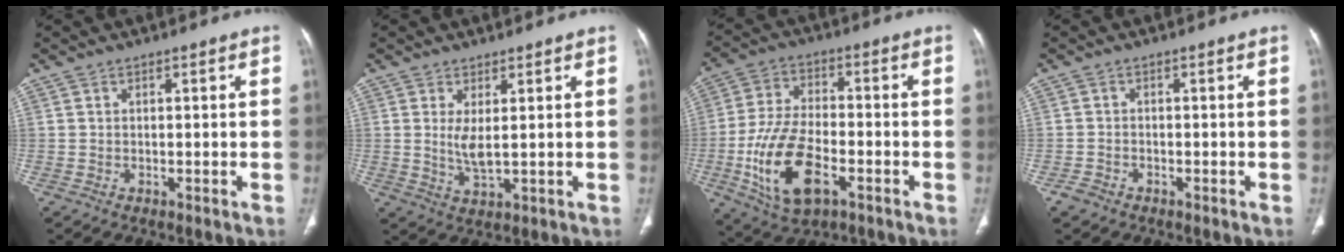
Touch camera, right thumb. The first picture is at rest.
{"total": 4.0, "force": [0.8, 1.1, 3.8], "torque": [-0.080, -0.017, 0.023]}
{"total": 15.7, "force": [-5.4, 8.0, 12.4], "torque": [-0.241, 0.014, -0.095]}
{"total": 1.8, "force": [-1.3, 1.1, 0.5], "torque": [-0.015, 0.003, -0.024]}